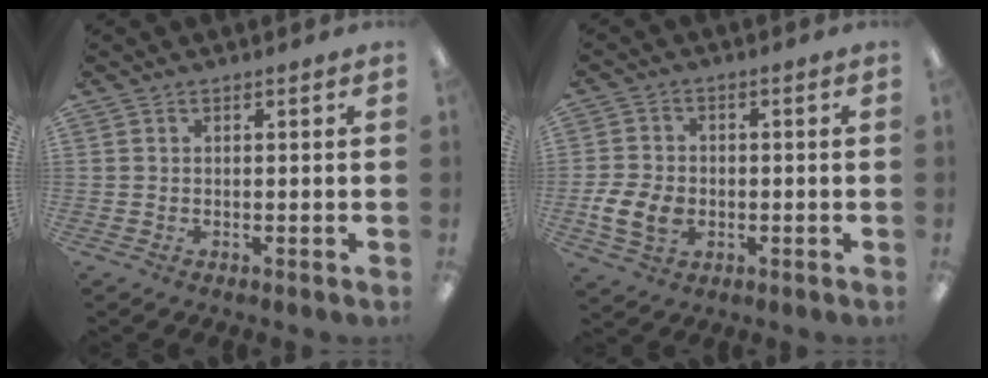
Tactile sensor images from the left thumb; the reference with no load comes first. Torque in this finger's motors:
{"motor_torque": [-0.53, 0.62, 0.10, -0.09, 0.02]}